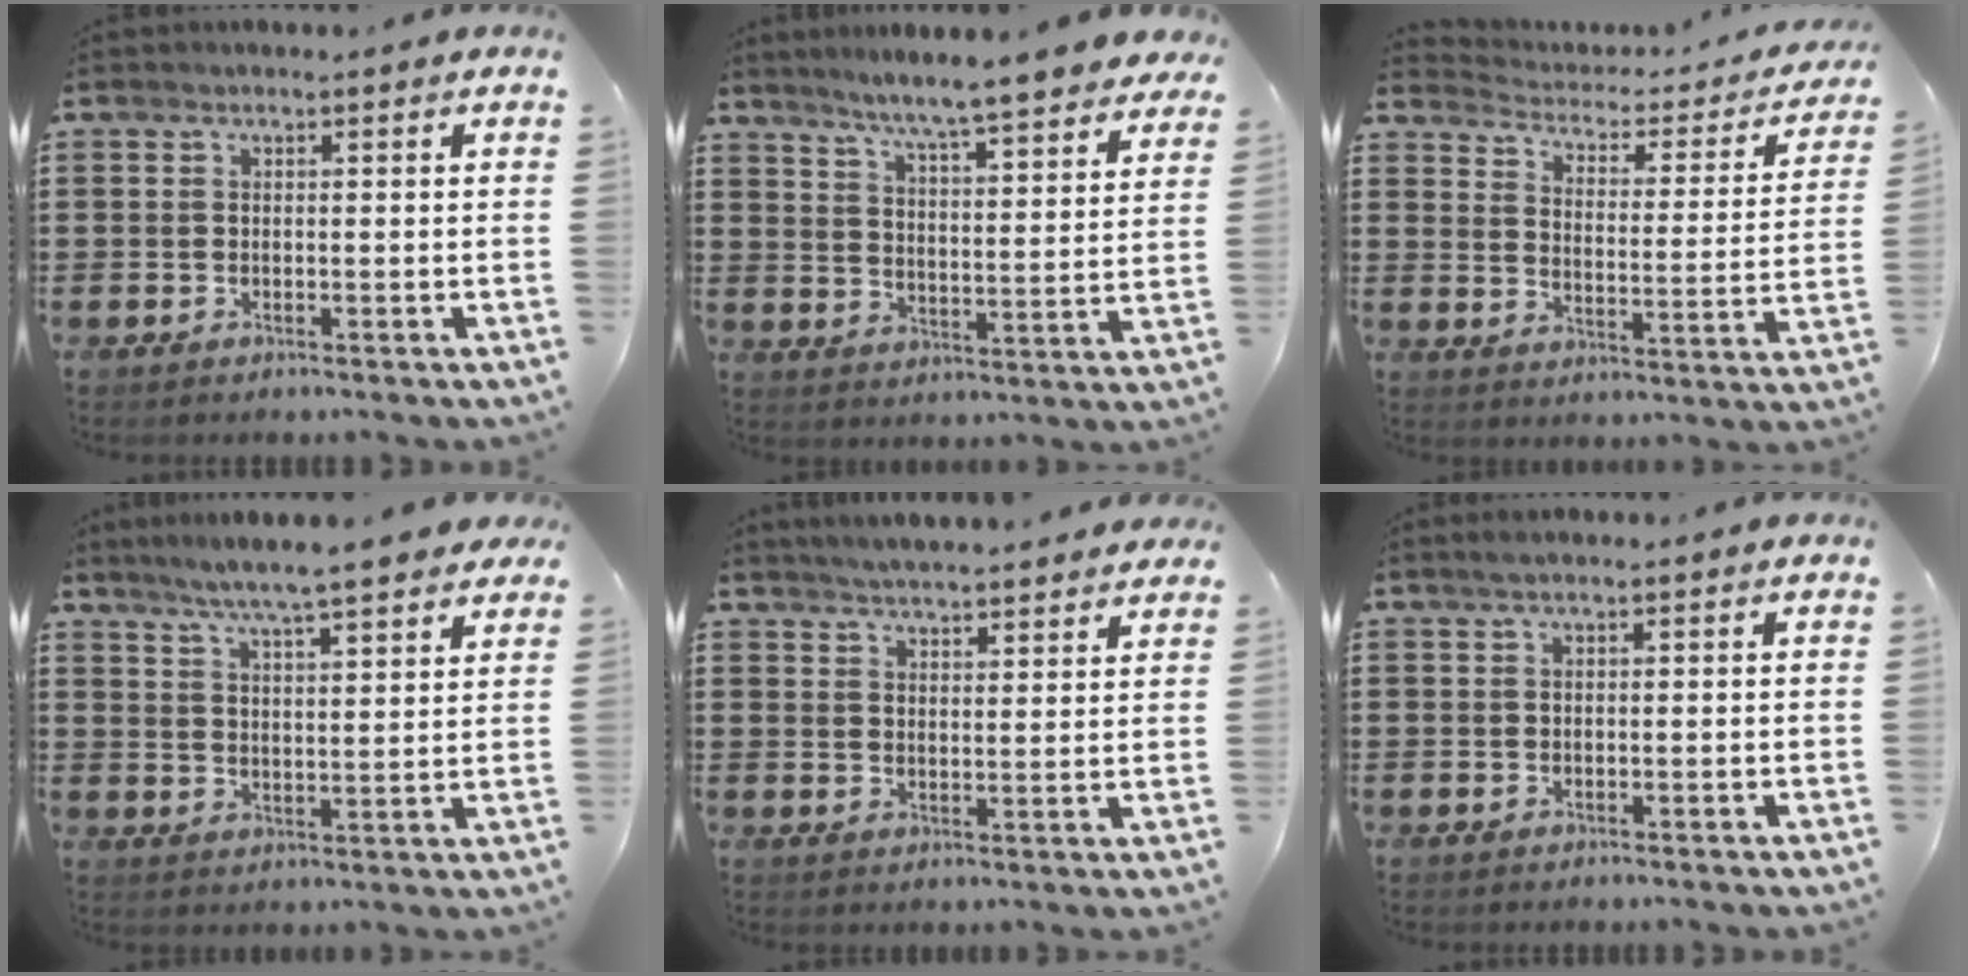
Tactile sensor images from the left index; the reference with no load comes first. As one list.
[{"total": 6.1, "force": [5.6, -0.8, 2.1], "torque": [-0.068, -0.043, 0.092]}, {"total": 2.1, "force": [1.9, 0.7, 0.7], "torque": [-0.033, -0.020, 0.022]}, {"total": 6.1, "force": [5.4, -0.2, 2.7], "torque": [-0.072, -0.023, 0.094]}, {"total": 3.9, "force": [3.9, -0.3, 0.3], "torque": [-0.020, -0.018, 0.069]}, {"total": 0.8, "force": [0.4, 0.0, 0.7], "torque": [-0.012, 0.001, 0.008]}]